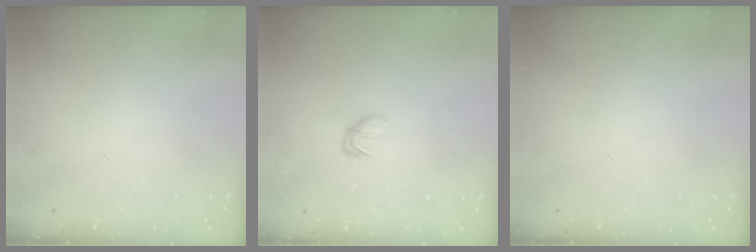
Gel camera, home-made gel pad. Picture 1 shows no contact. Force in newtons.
{"total": 2.7, "press": 2.7, "slide": 0.7}
{"total": 0.0}